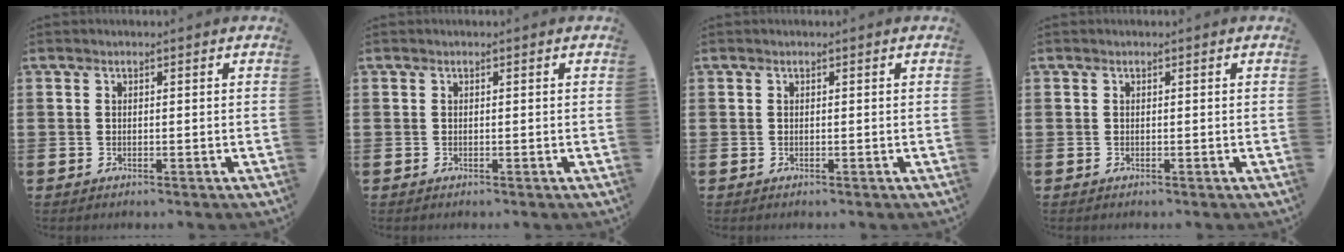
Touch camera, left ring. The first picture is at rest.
{"total": 0.0}
{"total": 0.0}
{"total": 0.0}